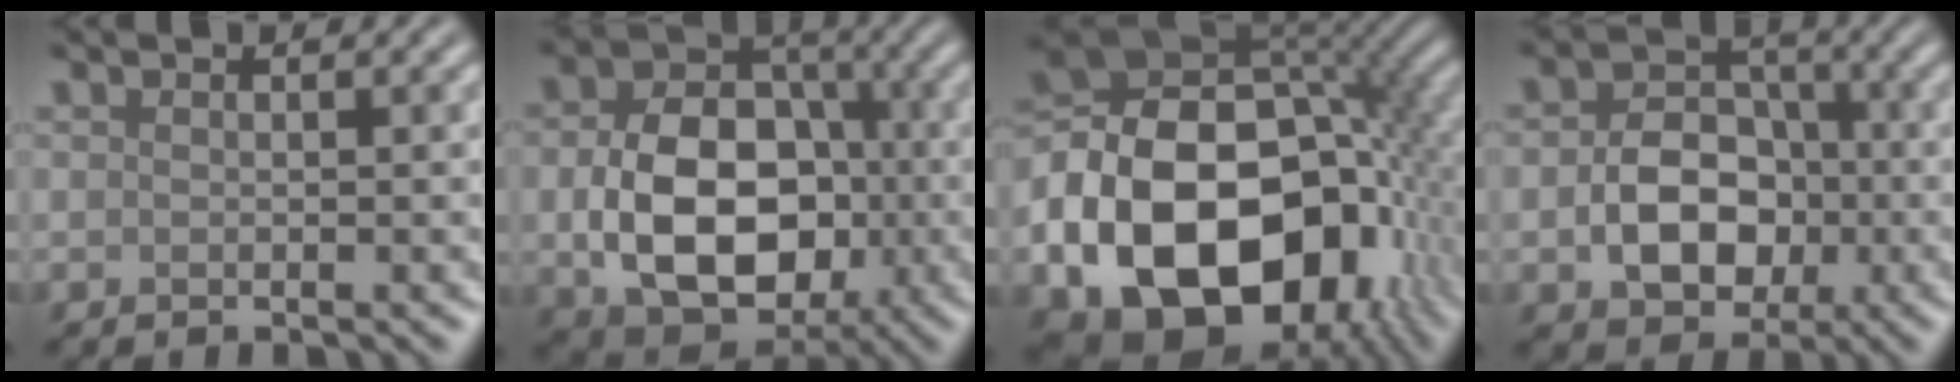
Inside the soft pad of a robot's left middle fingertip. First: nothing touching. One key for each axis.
{"total": 10.5, "fx": -1.7, "fy": 7.6, "fz": 7.0, "tx": -0.132, "ty": -0.008, "tz": -0.022}
{"total": 20.7, "fx": -6.2, "fy": 14.5, "fz": 13.5, "tx": -0.259, "ty": -0.027, "tz": -0.091}
{"total": 6.3, "fx": -1.4, "fy": 4.8, "fz": 3.8, "tx": -0.064, "ty": -0.005, "tz": -0.016}